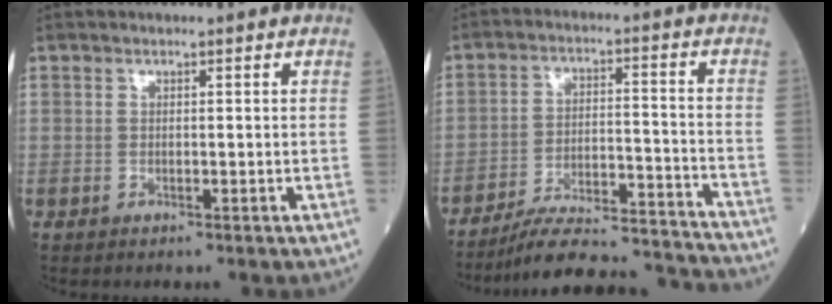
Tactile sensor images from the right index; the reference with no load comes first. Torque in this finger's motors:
{"motor_torque": [-0.19, -1.17, 0.25, 0.10]}